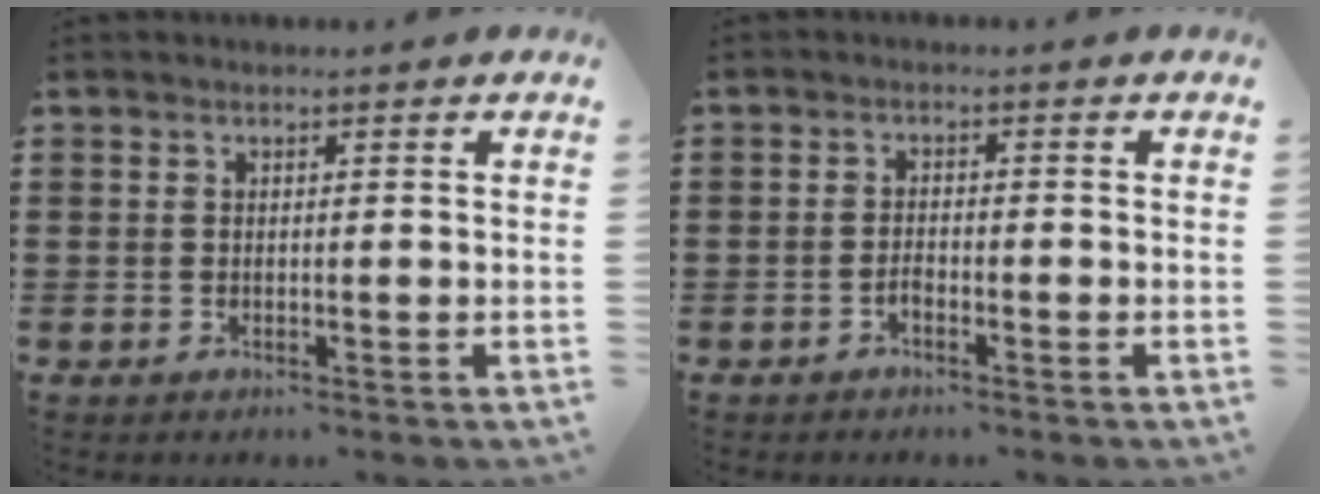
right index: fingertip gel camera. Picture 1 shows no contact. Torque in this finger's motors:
{"motor_torque": [1.82, 0.32, 0.02, -0.05]}